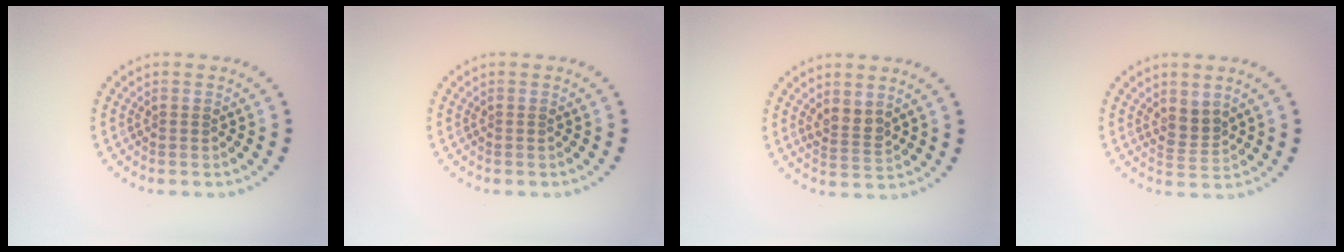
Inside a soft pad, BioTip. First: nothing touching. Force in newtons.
{"total": 0.0}
{"total": 1.9, "press": 1.6, "slide": 1.0}
{"total": 2.0, "press": 1.5, "slide": 1.3}